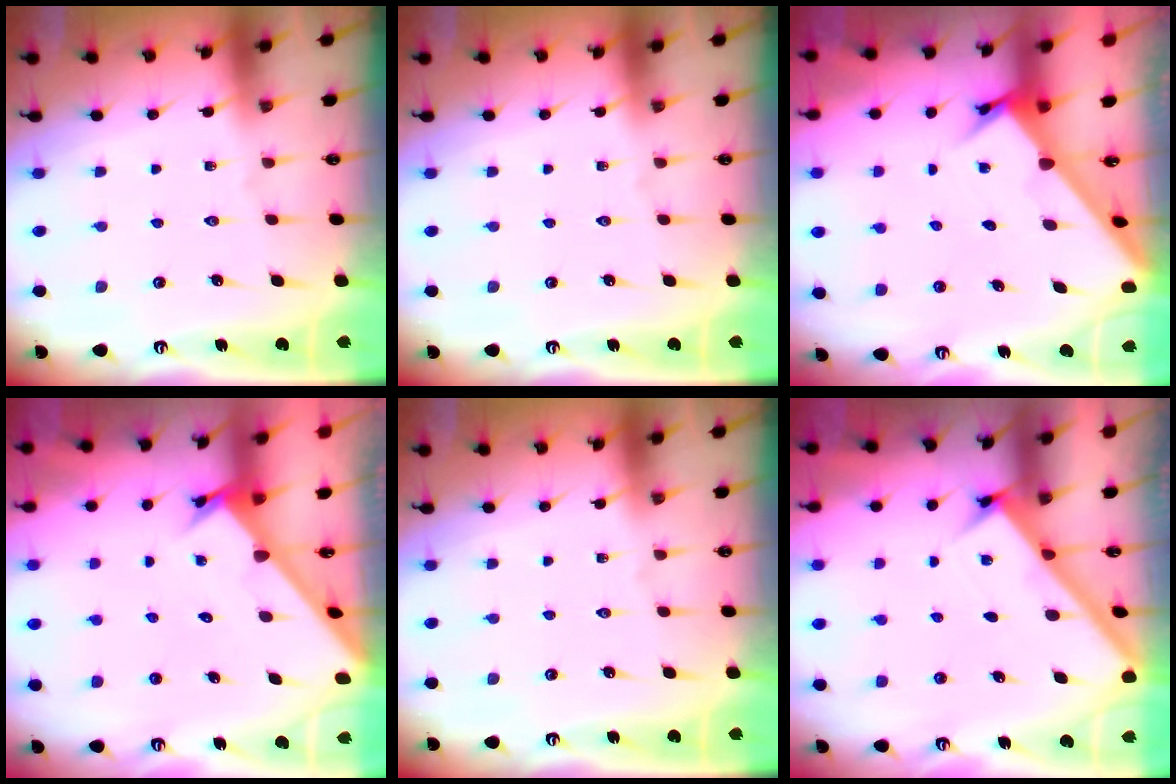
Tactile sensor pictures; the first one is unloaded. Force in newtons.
{"total": 0.0}
{"total": 2.6, "press": 2.6, "slide": 0.2}
{"total": 2.4, "press": 2.4, "slide": 0.3}
{"total": 0.0}
{"total": 2.5, "press": 2.5, "slide": 0.3}